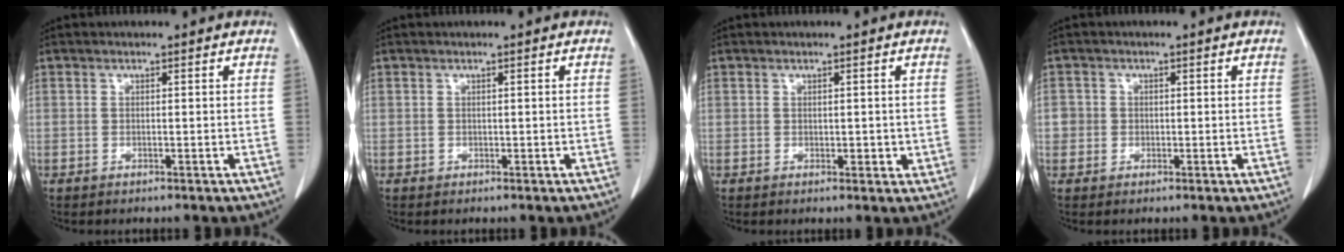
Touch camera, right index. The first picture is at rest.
{"total": 0.0}
{"total": 1.6, "force": [0.1, 1.2, 1.1], "torque": [-0.010, 0.000, 0.005]}
{"total": 2.1, "force": [-0.1, 2.1, 0.1], "torque": [0.010, 0.008, -0.005]}